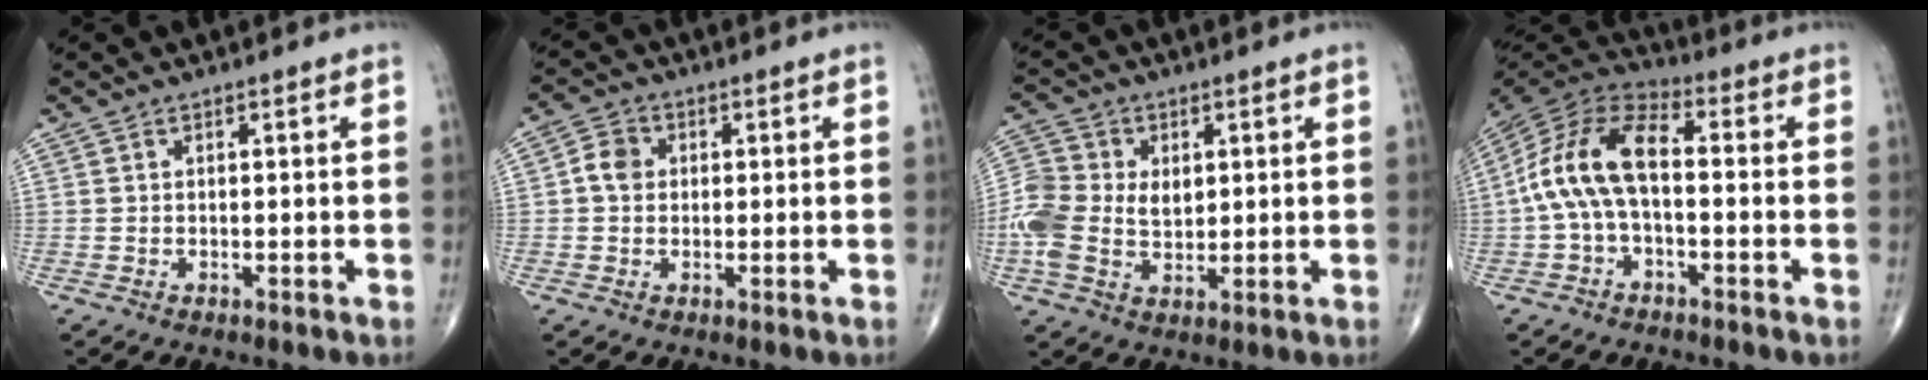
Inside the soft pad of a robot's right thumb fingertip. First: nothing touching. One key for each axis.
{"total": 3.8, "fx": 0.2, "fy": 3.2, "fz": 2.0, "tx": -0.028, "ty": 0.008, "tz": -0.003}
{"total": 11.5, "fx": 0.6, "fy": 8.4, "fz": 7.8, "tx": -0.166, "ty": 0.004, "tz": 0.010}
{"total": 13.1, "fx": -0.6, "fy": 6.6, "fz": 11.3, "tx": -0.225, "ty": 0.040, "tz": -0.025}